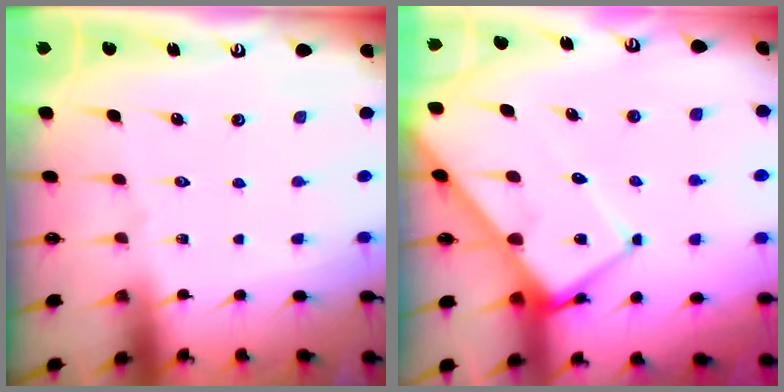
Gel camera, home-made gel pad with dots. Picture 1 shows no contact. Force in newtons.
{"total": 11.3, "press": 11.2, "slide": 1.1}